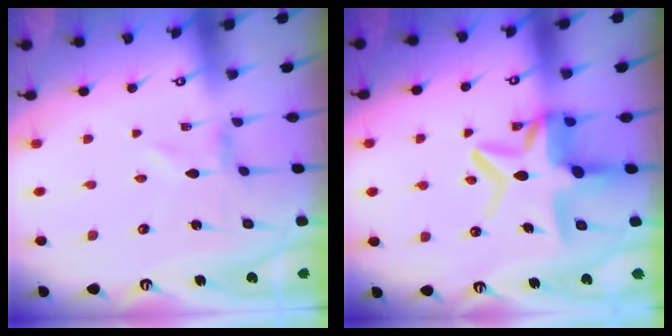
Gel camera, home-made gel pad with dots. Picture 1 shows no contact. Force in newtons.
{"total": 12.1, "press": 11.9, "slide": 1.8}